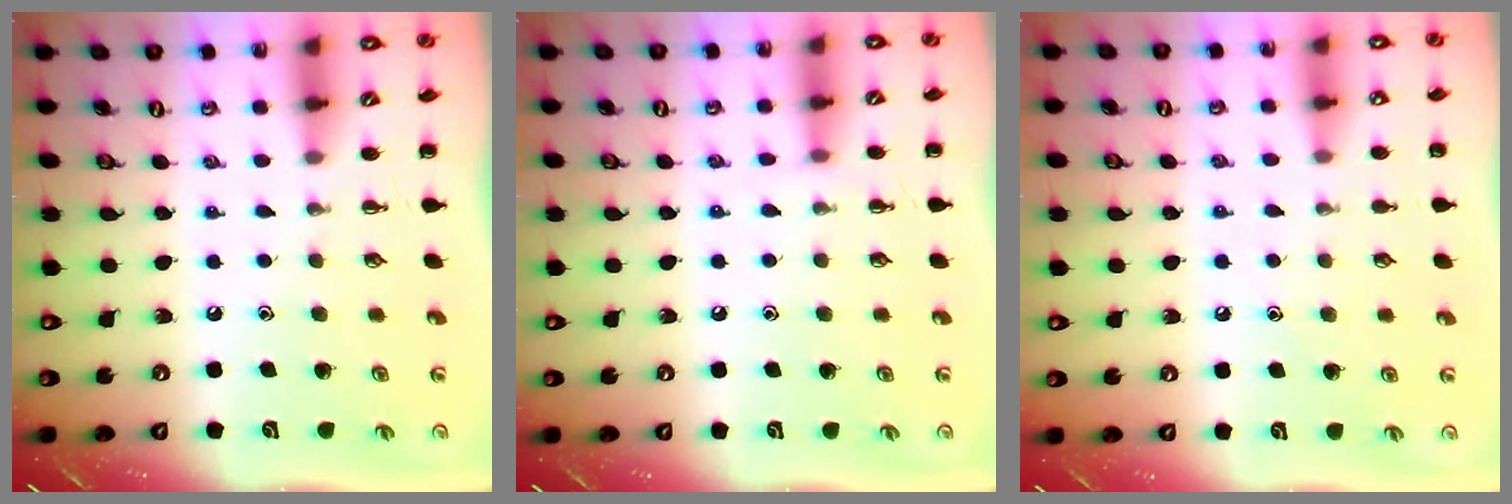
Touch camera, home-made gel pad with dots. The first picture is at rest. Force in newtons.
{"total": 6.6, "press": 6.2, "slide": 2.1}
{"total": 5.4, "press": 5.2, "slide": 1.6}